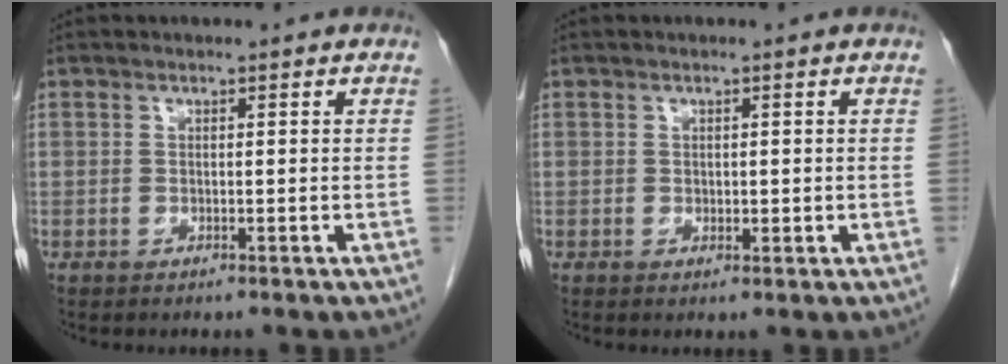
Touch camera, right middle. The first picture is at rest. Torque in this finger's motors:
{"motor_torque": [-0.25, 0.30, -0.06, 0.00]}